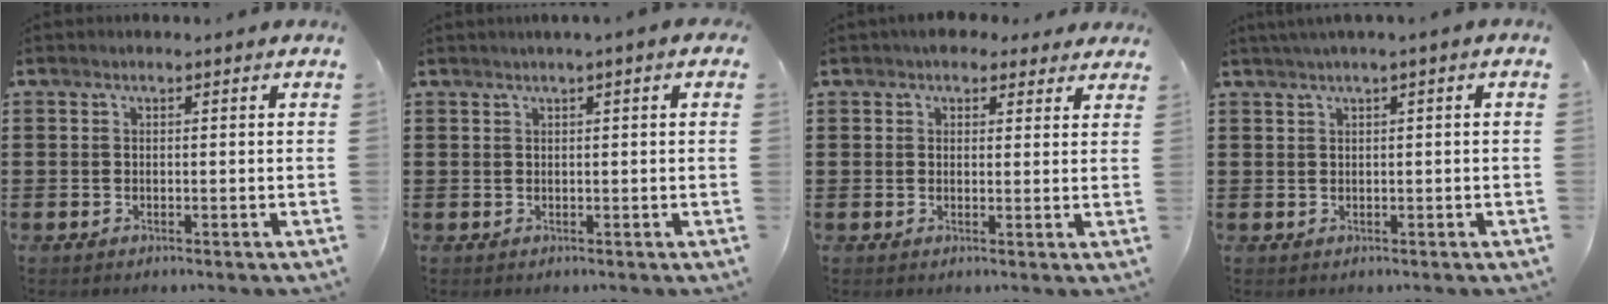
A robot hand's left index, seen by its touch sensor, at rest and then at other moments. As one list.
[{"total": 1.4, "force": [0.5, -0.1, 1.2], "torque": [-0.022, -0.001, 0.010]}, {"total": 3.5, "force": [2.8, 2.0, 1.0], "torque": [-0.021, 0.004, 0.049]}, {"total": 1.3, "force": [0.2, -0.2, 1.3], "torque": [-0.019, -0.003, 0.005]}]